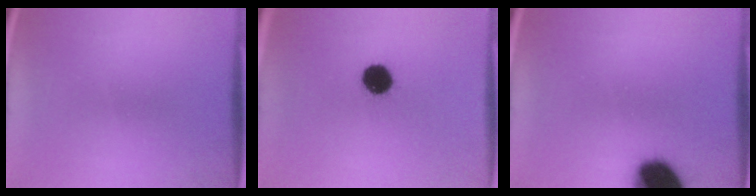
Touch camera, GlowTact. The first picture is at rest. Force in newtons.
{"total": 8.3}
{"total": 16.4}